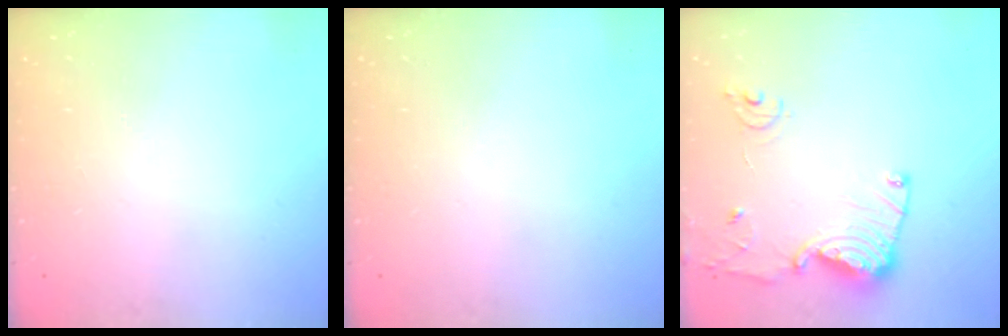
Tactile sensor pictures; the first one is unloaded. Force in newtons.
{"total": 0.0}
{"total": 13.4, "press": 13.4, "slide": 1.5}